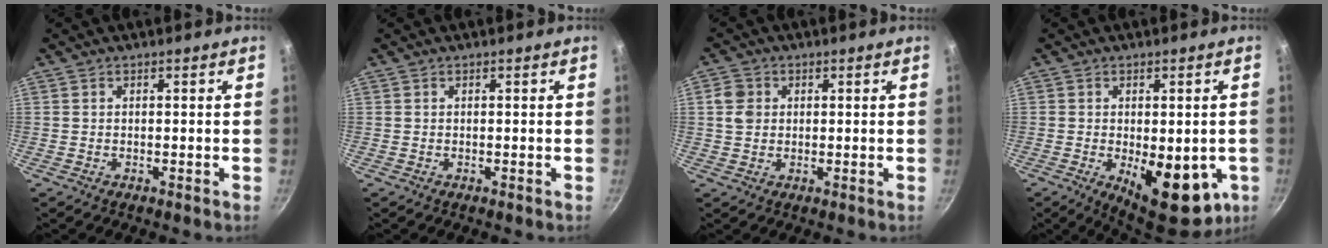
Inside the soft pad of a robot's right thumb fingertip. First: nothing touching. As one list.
[{"total": 0.0}, {"total": 4.3, "force": [0.8, 3.7, 2.2], "torque": [-0.029, 0.002, 0.009]}, {"total": 14.9, "force": [-3.6, 7.2, 12.5], "torque": [-0.128, -0.014, -0.032]}]